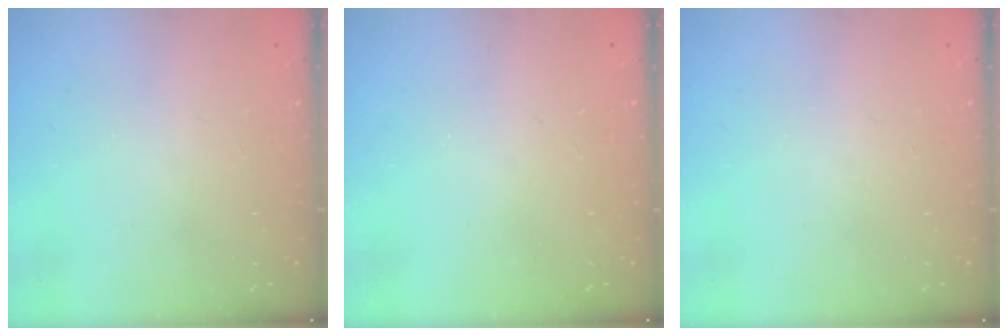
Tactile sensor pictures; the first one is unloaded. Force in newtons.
{"total": 0.0}
{"total": 0.0}